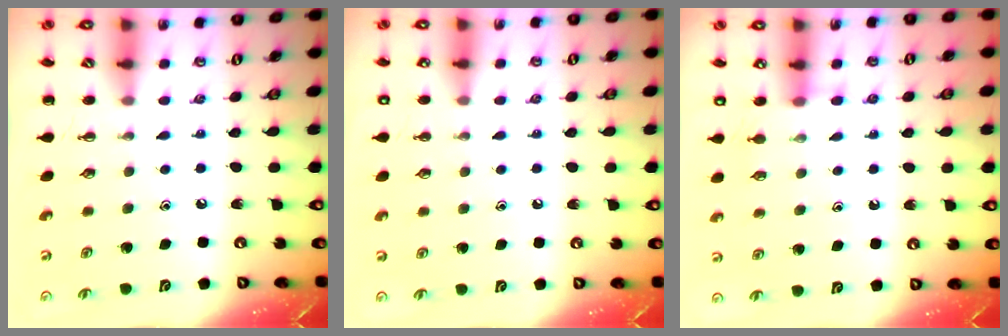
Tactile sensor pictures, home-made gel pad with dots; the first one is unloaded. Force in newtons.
{"total": 1.3, "press": 1.3, "slide": 0.1}
{"total": 6.8, "press": 6.8, "slide": 0.6}